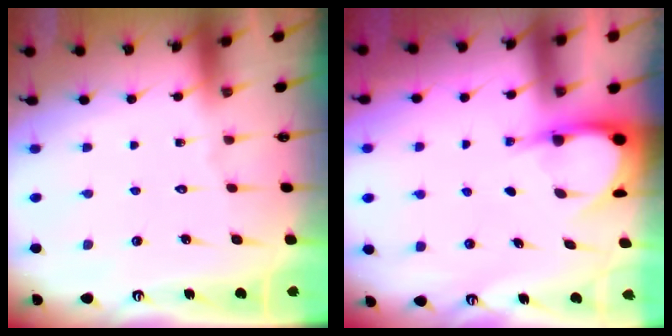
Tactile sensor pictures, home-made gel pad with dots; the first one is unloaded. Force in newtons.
{"total": 4.6, "press": 4.5, "slide": 0.4}